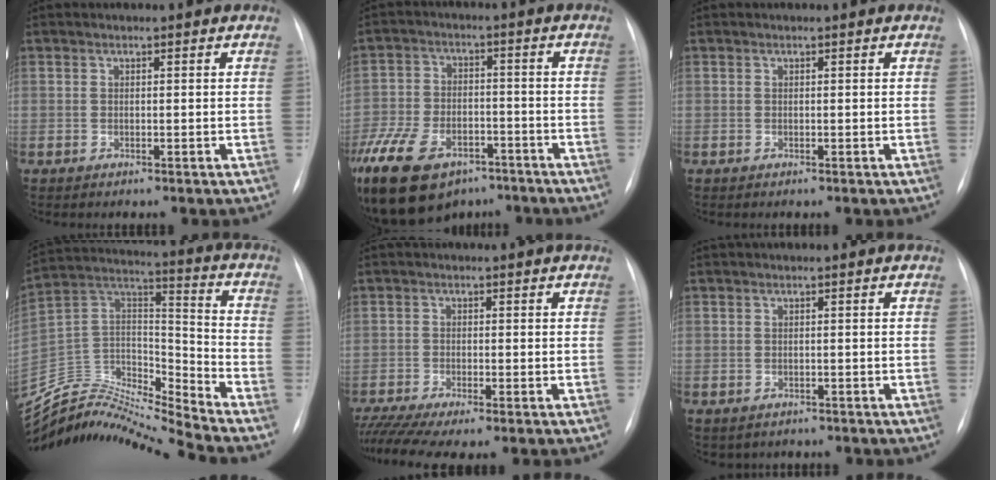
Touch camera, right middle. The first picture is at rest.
{"total": 22.5, "force": [-13.7, 13.0, 12.1], "torque": [-0.329, -0.022, -0.222]}
{"total": 0.0}
{"total": 17.0, "force": [-16.8, -0.9, 2.1], "torque": [-0.033, 0.057, -0.310]}
{"total": 6.8, "force": [-5.2, 0.6, 4.4], "torque": [-0.081, -0.010, -0.088]}
{"total": 2.2, "force": [-1.6, 1.4, 0.3], "torque": [-0.007, 0.004, -0.017]}